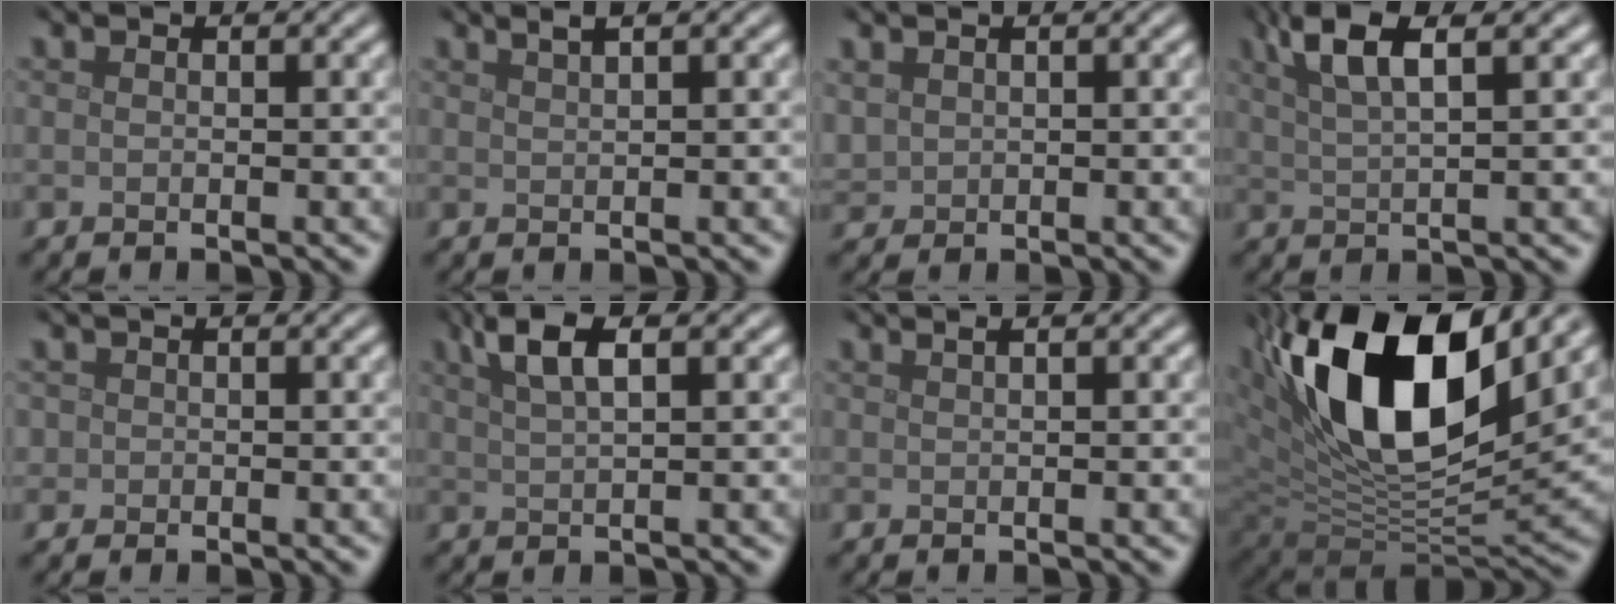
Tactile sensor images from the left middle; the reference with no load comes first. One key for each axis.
{"total": 2.0, "fx": 1.4, "fy": 0.7, "fz": 1.4, "tx": -0.006, "ty": 0.002, "tz": 0.012}
{"total": 1.2, "fx": 0.8, "fy": 0.9, "fz": 0.2, "tx": -0.010, "ty": 0.000, "tz": 0.020}
{"total": 5.4, "fx": 3.0, "fy": 1.3, "fz": 4.3, "tx": -0.070, "ty": 0.015, "tz": 0.052}
{"total": 0.7, "fx": 0.1, "fy": 0.7, "fz": 0.1, "tx": 0.005, "ty": -0.001, "tz": -0.002}
{"total": 4.3, "fx": 2.4, "fy": 1.4, "fz": 3.3, "tx": -0.058, "ty": 0.010, "tz": 0.042}
{"total": 1.1, "fx": 0.7, "fy": 0.4, "fz": 0.8, "tx": -0.008, "ty": 0.000, "tz": 0.006}
{"total": 17.0, "fx": 6.5, "fy": 8.5, "fz": 13.3, "tx": -0.242, "ty": 0.013, "tz": 0.109}